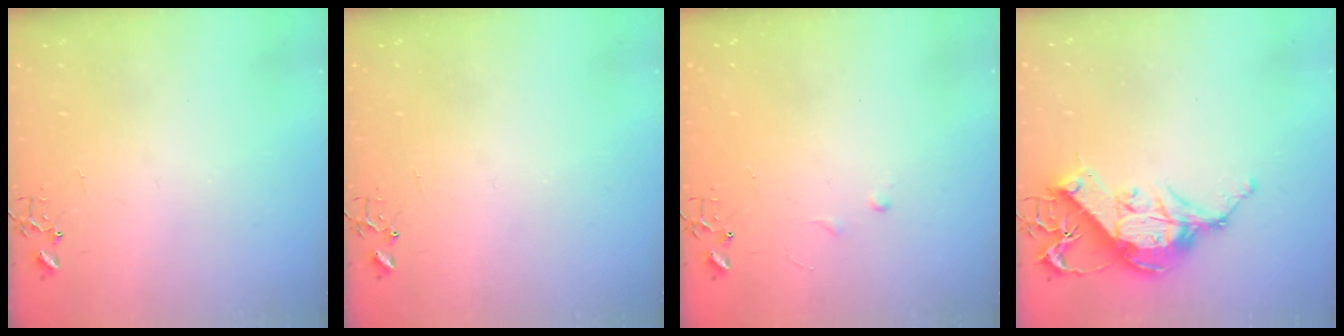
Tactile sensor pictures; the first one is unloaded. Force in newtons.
{"total": 0.0}
{"total": 3.4, "press": 3.4, "slide": 0.5}
{"total": 15.3, "press": 15.1, "slide": 2.1}